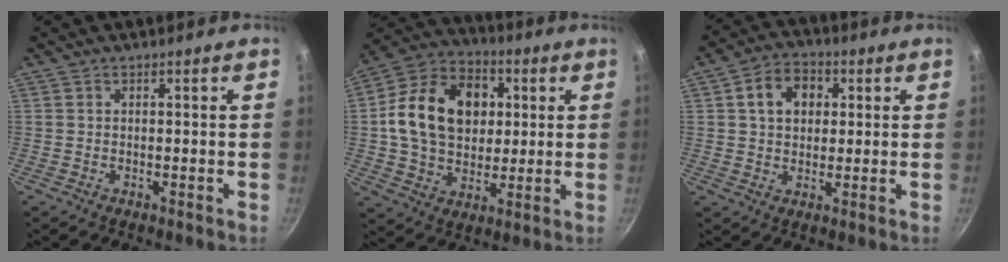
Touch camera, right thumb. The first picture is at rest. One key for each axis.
{"total": 19.9, "fx": 3.1, "fy": 14.9, "fz": 12.8, "tx": -0.190, "ty": 0.020, "tz": 0.044}
{"total": 8.5, "fx": 2.2, "fy": 6.5, "fz": 5.0, "tx": -0.057, "ty": 0.010, "tz": 0.027}